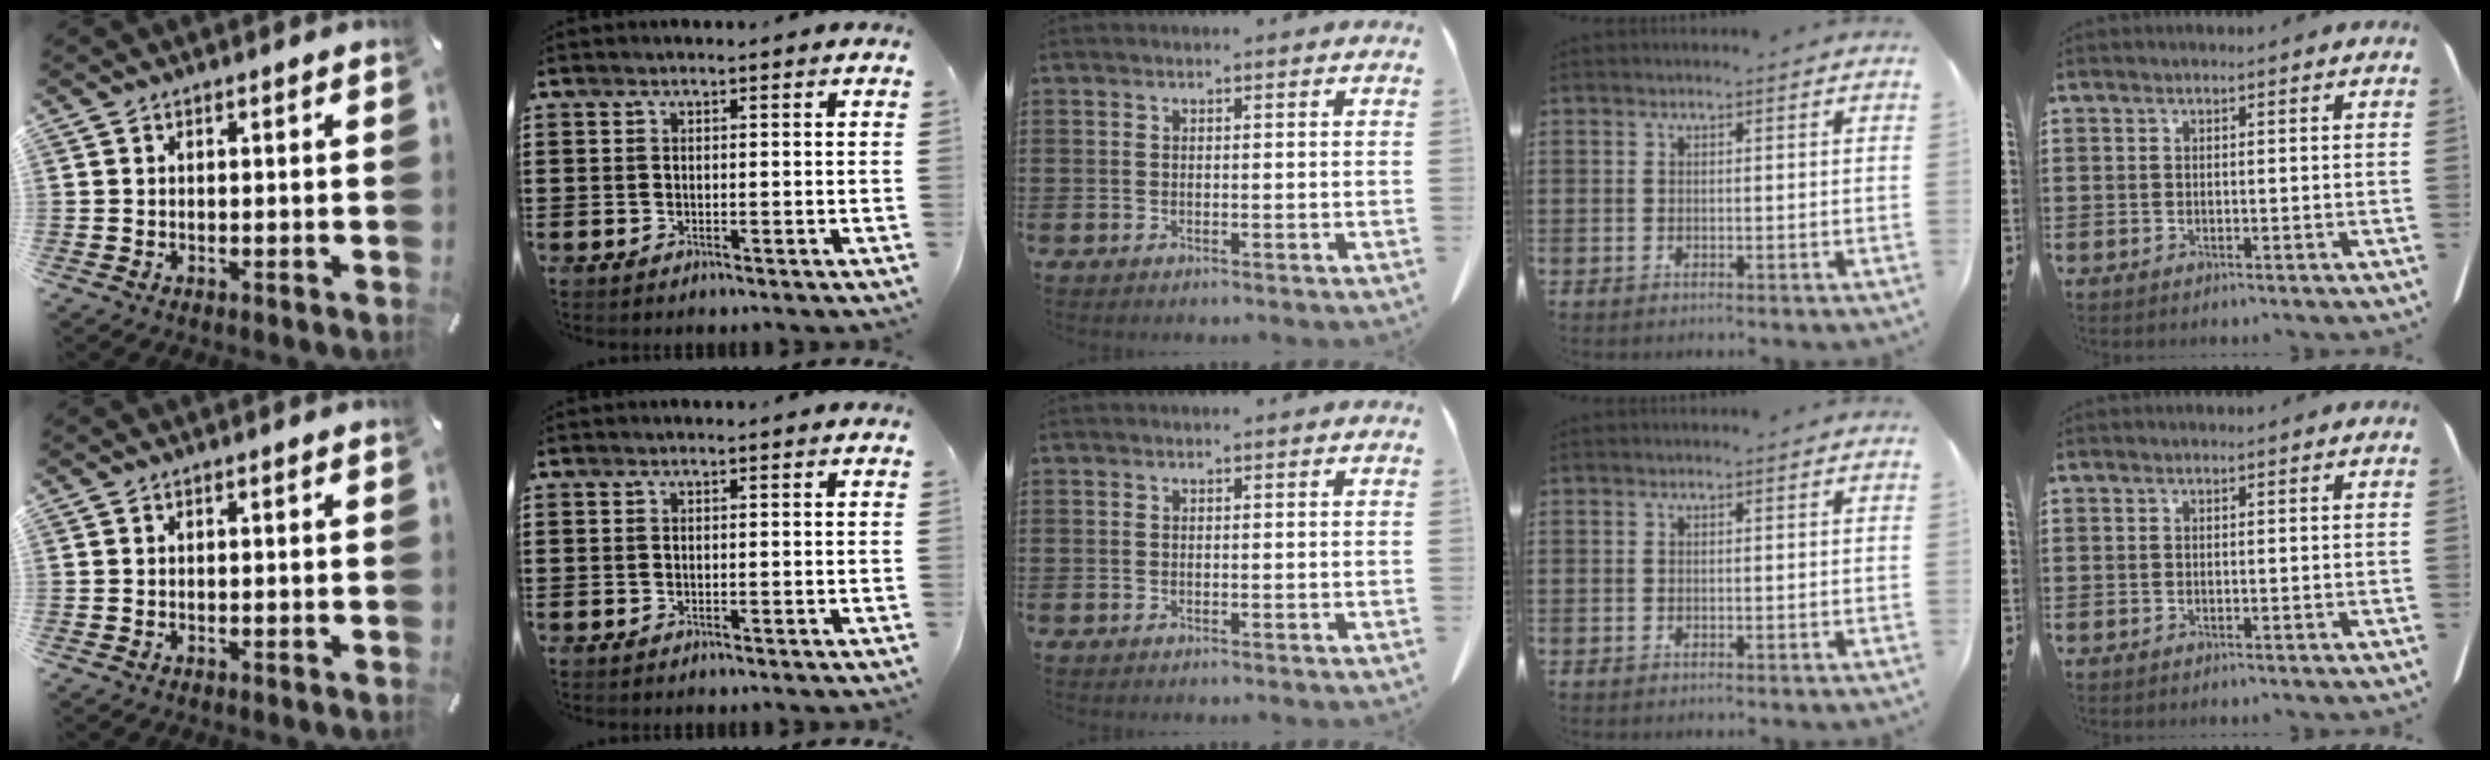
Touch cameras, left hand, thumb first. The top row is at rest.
{}